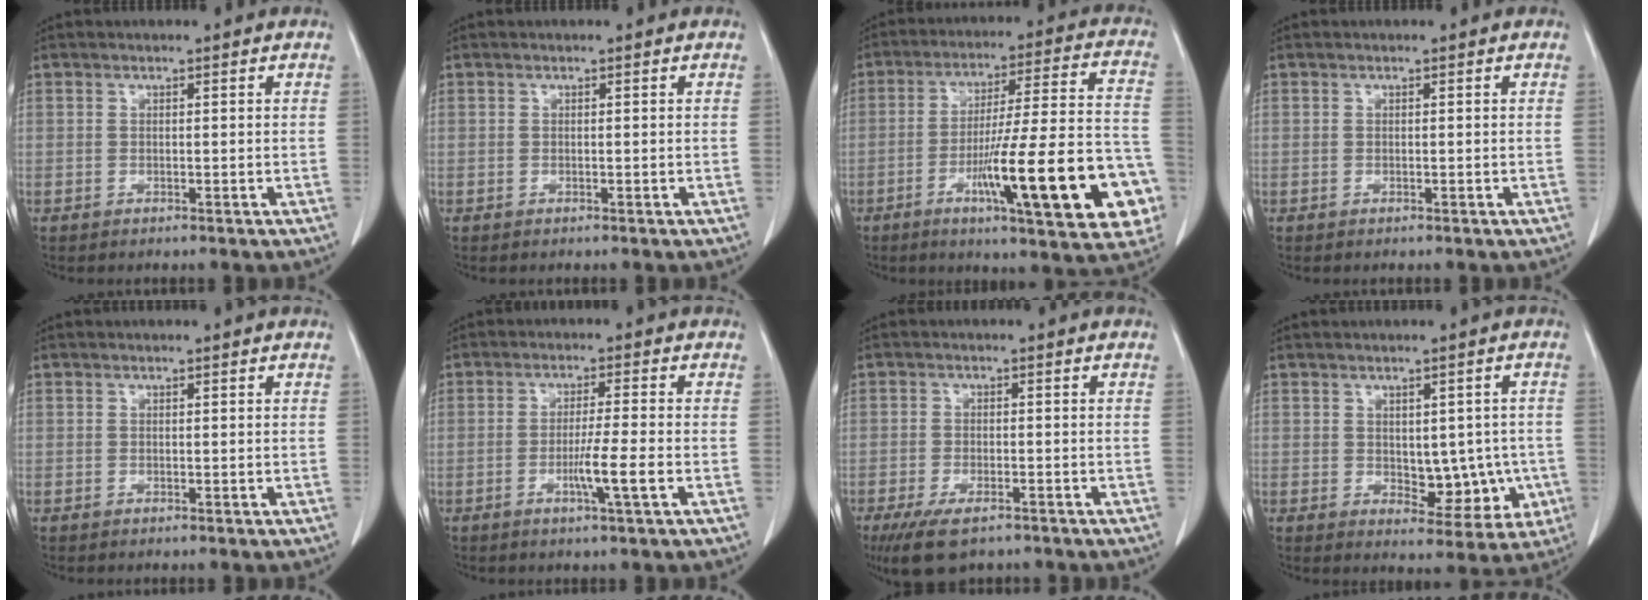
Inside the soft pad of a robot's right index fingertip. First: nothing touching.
{"total": 0.0}
{"total": 22.5, "force": [-7.9, 2.6, 20.9], "torque": [-0.249, 0.007, -0.110]}
{"total": 0.0}
{"total": 0.0}
{"total": 5.4, "force": [-1.8, -0.7, 5.0], "torque": [-0.085, -0.010, -0.032]}
{"total": 7.1, "force": [-5.0, 2.5, 4.4], "torque": [-0.080, -0.014, -0.081]}
{"total": 7.8, "force": [-0.8, 4.5, 6.3], "torque": [-0.059, 0.008, 0.004]}